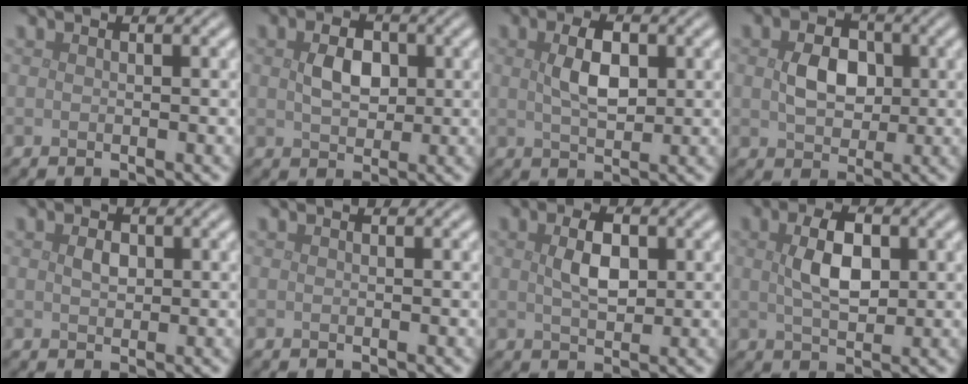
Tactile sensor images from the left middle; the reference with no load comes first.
{"total": 3.1, "force": [0.5, 2.1, 2.2], "torque": [-0.049, 0.002, 0.009]}
{"total": 3.7, "force": [0.8, 2.0, 3.1], "torque": [-0.067, 0.002, 0.015]}
{"total": 3.9, "force": [0.4, 2.9, 2.5], "torque": [-0.054, 0.000, 0.003]}
{"total": 1.3, "force": [0.3, 0.9, 0.9], "torque": [-0.021, 0.000, 0.005]}
{"total": 0.0}
{"total": 3.3, "force": [0.7, 1.8, 2.7], "torque": [-0.057, 0.002, 0.014]}
{"total": 4.3, "force": [0.8, 2.4, 3.6], "torque": [-0.076, 0.003, 0.013]}